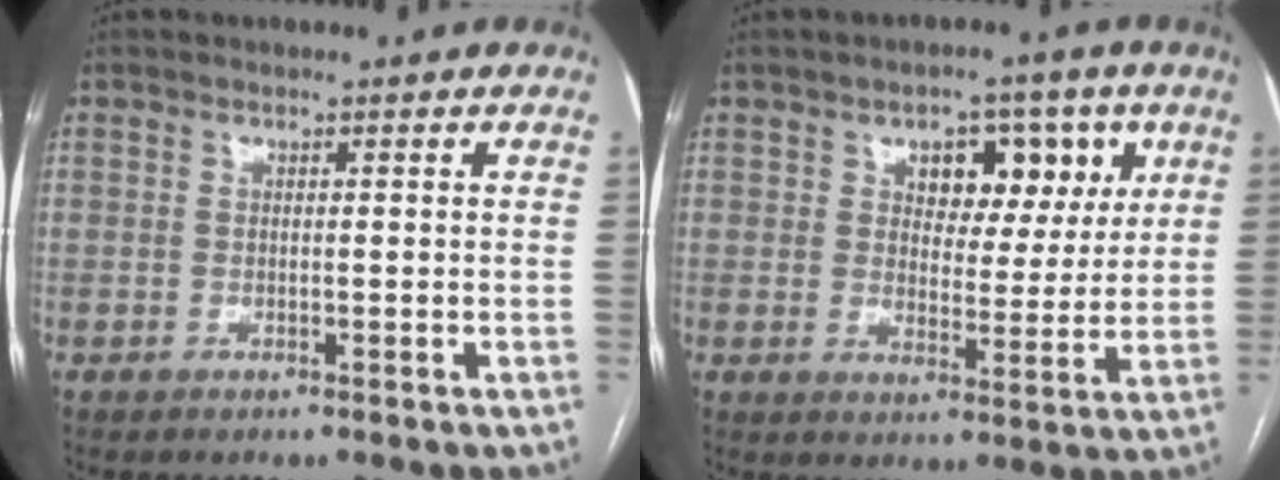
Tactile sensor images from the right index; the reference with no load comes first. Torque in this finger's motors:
{"motor_torque": [0.54, 0.47, 0.25, 0.06]}